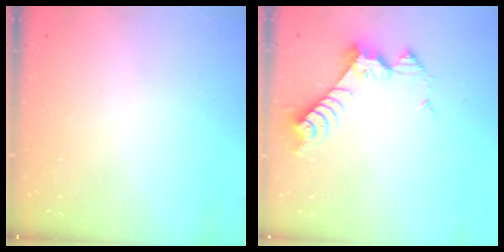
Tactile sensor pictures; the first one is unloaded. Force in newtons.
{"total": 8.6, "press": 8.5, "slide": 0.8}